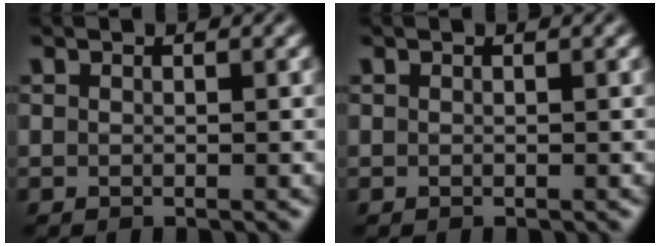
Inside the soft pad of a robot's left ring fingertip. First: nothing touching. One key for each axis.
{"total": 0.0}